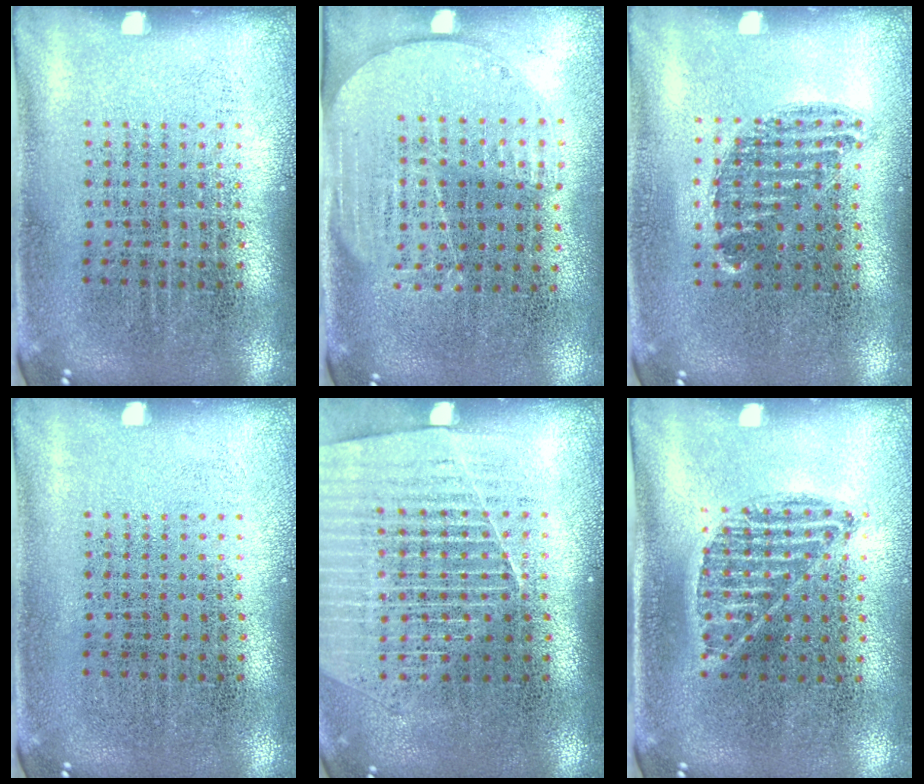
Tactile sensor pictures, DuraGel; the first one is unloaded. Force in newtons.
{"total": 1.6, "press": 1.4, "slide": 0.8}
{"total": 0.8, "press": 0.6, "slide": 0.4}
{"total": 0.0}
{"total": 1.5, "press": 1.4, "slide": 0.5}
{"total": 0.9, "press": 0.8, "slide": 0.5}